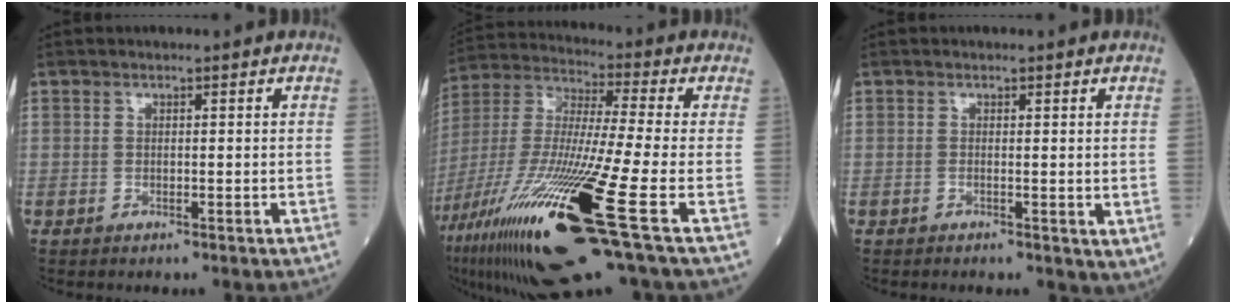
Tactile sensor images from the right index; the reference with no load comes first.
{"total": 27.0, "force": [-11.9, 1.7, 24.2], "torque": [-0.488, -0.067, -0.216]}
{"total": 1.7, "force": [0.2, 1.0, 1.3], "torque": [-0.020, -0.005, 0.005]}